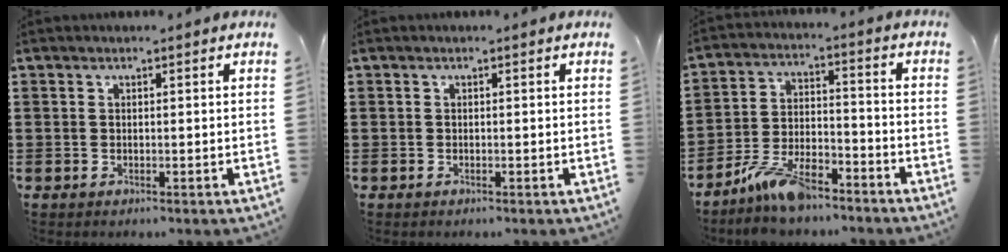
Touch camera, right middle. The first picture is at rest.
{"total": 0.0}
{"total": 8.7, "force": [-6.9, 2.5, 4.7], "torque": [-0.101, 0.008, -0.133]}